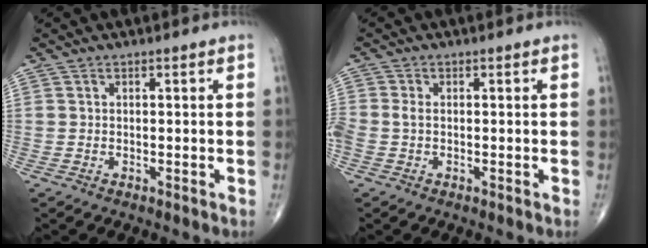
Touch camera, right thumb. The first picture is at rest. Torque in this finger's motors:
{"motor_torque": [0.04, 0.02, 0.44, -0.01, 0.03]}